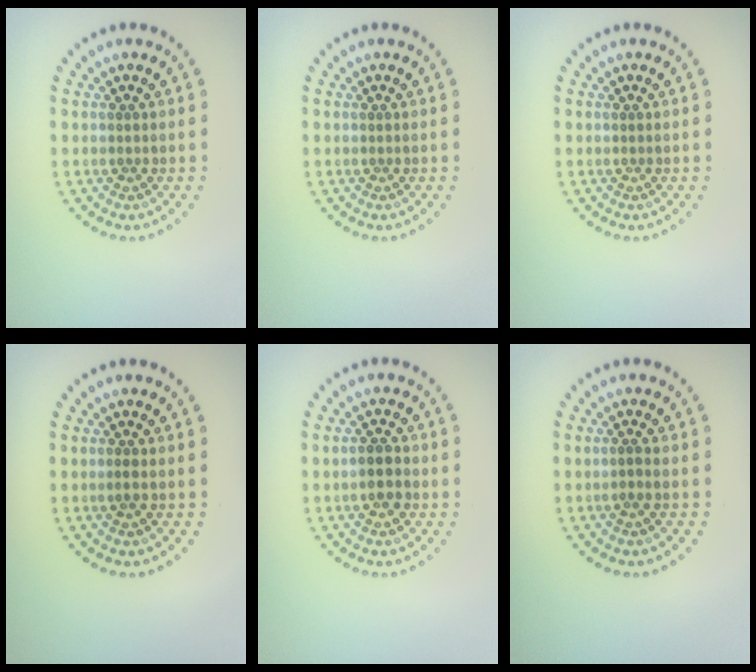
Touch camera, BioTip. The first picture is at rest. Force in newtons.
{"total": 0.0}
{"total": 0.0}
{"total": 0.7, "press": 0.6, "slide": 0.3}
{"total": 2.2, "press": 2.1, "slide": 0.6}
{"total": 0.6, "press": 0.4, "slide": 0.5}